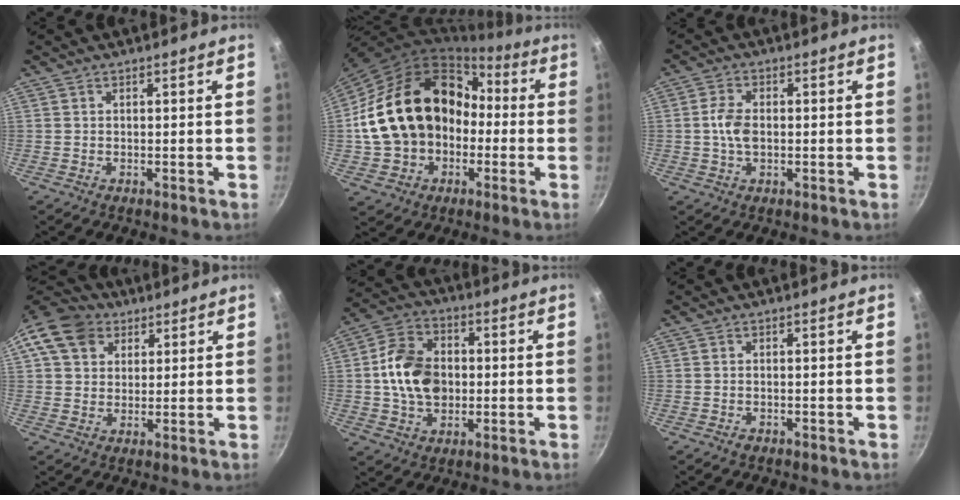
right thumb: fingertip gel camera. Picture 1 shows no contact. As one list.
[{"total": 22.3, "force": [-0.8, 17.4, 14.0], "torque": [-0.220, 0.069, 0.002]}, {"total": 4.9, "force": [-0.2, 3.0, 3.9], "torque": [-0.073, 0.010, -0.008]}, {"total": 11.2, "force": [4.6, 8.8, 5.2], "torque": [-0.077, 0.010, 0.070]}, {"total": 13.2, "force": [0.0, 9.7, 8.9], "torque": [-0.137, 0.018, -0.009]}, {"total": 0.8, "force": [-0.5, 0.5, 0.4], "torque": [-0.010, 0.003, -0.008]}]